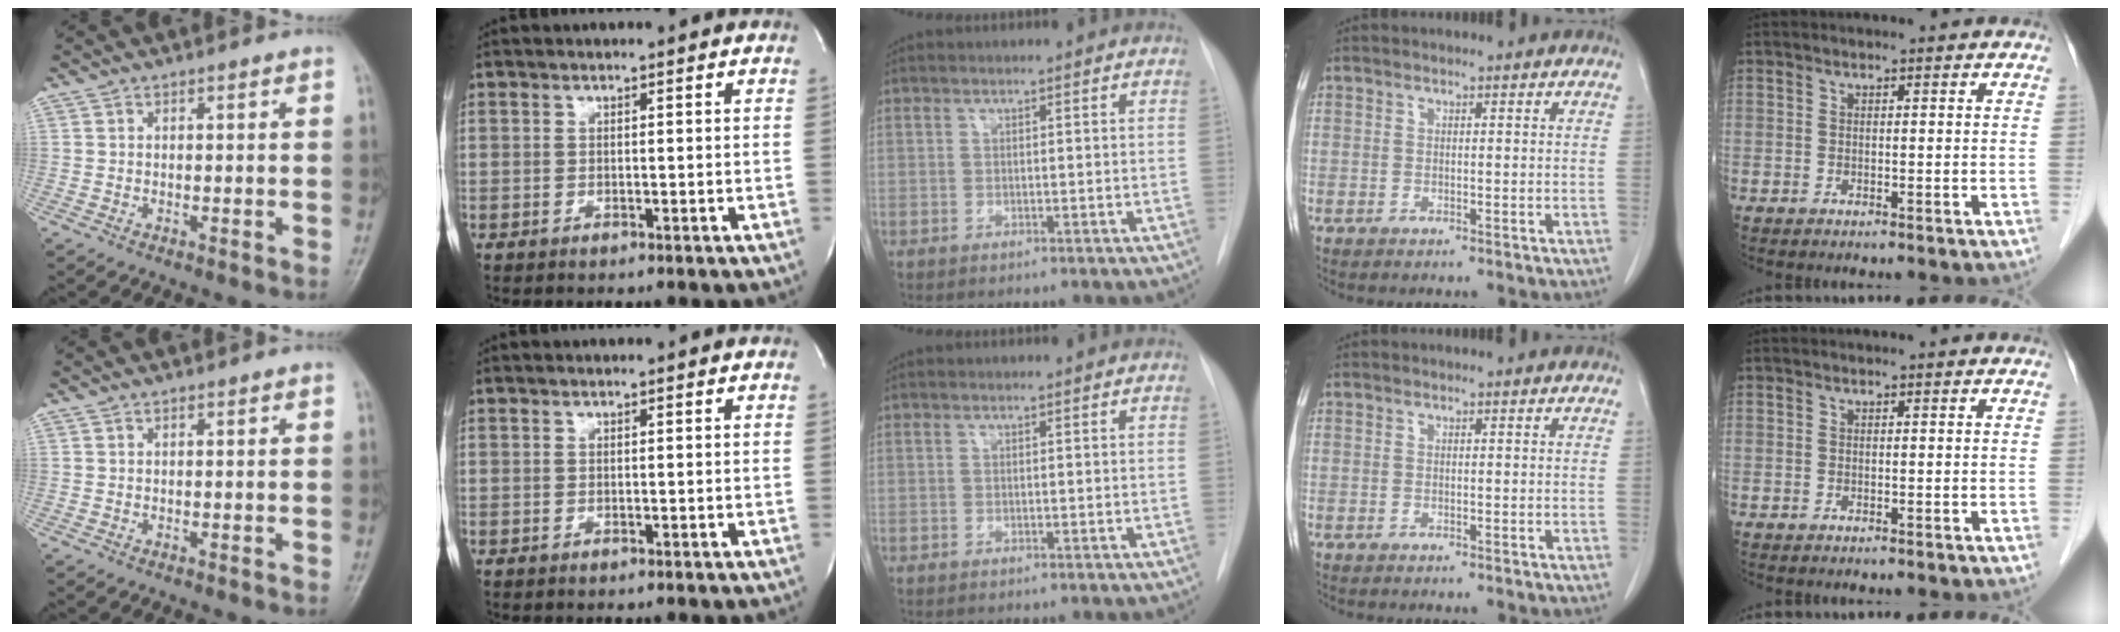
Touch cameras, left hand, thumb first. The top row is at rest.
{}